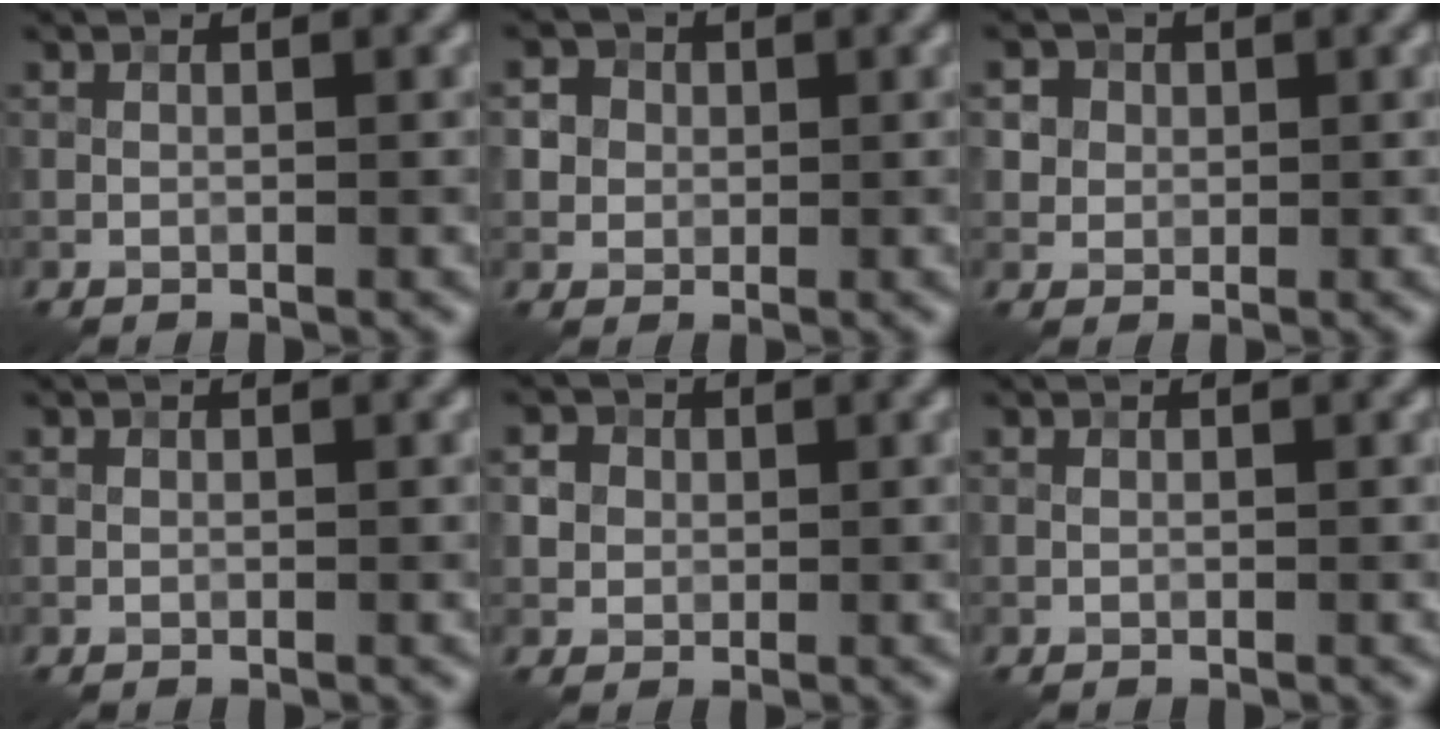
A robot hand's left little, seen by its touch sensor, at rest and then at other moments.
{"total": 3.7, "force": [1.1, 3.2, 1.4], "torque": [-0.014, 0.009, 0.014]}
{"total": 3.9, "force": [1.6, 3.3, 1.5], "torque": [-0.024, 0.009, 0.023]}
{"total": 0.0}
{"total": 2.7, "force": [0.8, 2.4, 1.0], "torque": [-0.012, 0.003, 0.013]}
{"total": 0.0}